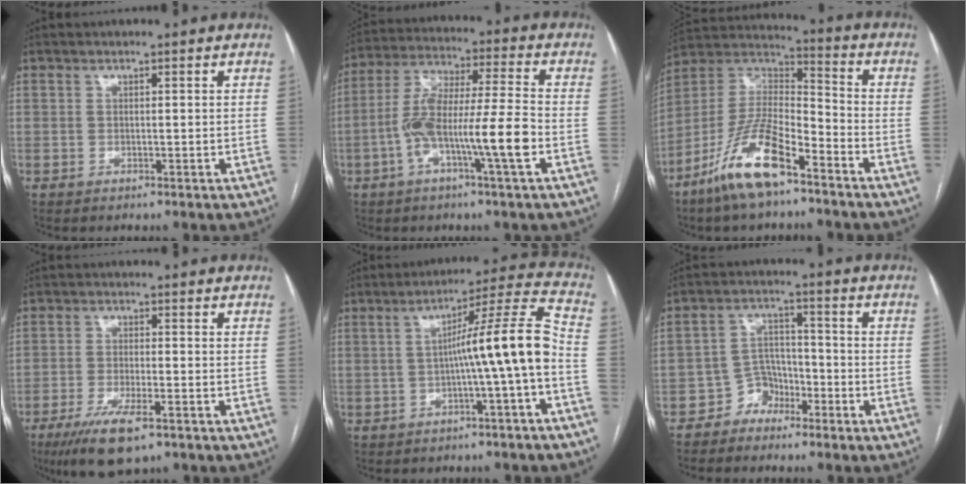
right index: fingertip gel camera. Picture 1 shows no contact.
{"total": 12.7, "force": [-4.1, 0.6, 12.0], "torque": [-0.236, 0.012, -0.079]}
{"total": 15.1, "force": [-9.4, 4.0, 11.0], "torque": [-0.228, 0.002, -0.179]}
{"total": 8.7, "force": [-5.4, 1.8, 6.5], "torque": [-0.121, -0.020, -0.090]}
{"total": 11.3, "force": [-2.2, -1.1, 11.0], "torque": [-0.161, 0.028, -0.037]}
{"total": 4.8, "force": [-3.4, 3.3, 0.7], "torque": [-0.003, 0.015, -0.061]}